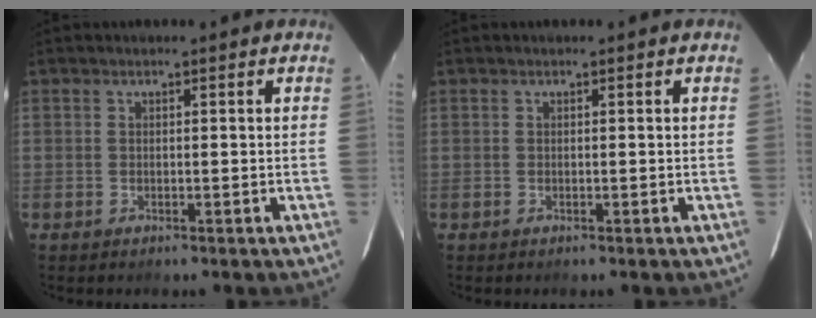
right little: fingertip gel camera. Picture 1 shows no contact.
{"total": 0.0}